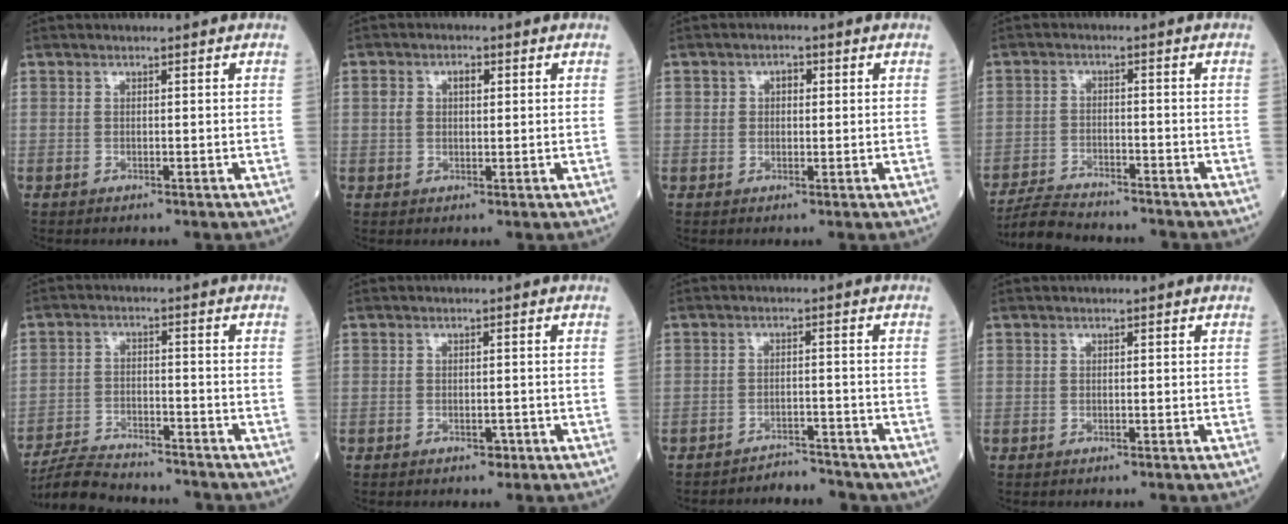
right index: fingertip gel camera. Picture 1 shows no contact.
{"total": 3.5, "force": [1.0, 2.2, 2.6], "torque": [-0.053, 0.017, 0.021]}
{"total": 2.4, "force": [0.6, 1.7, 1.5], "torque": [-0.025, 0.011, 0.009]}
{"total": 8.4, "force": [-8.0, 0.9, 2.4], "torque": [-0.040, -0.011, -0.133]}
{"total": 11.1, "force": [-10.6, 1.4, 3.2], "torque": [-0.054, 0.002, -0.174]}
{"total": 1.2, "force": [-0.8, 0.6, 0.8], "torque": [-0.006, 0.001, -0.009]}
{"total": 4.6, "force": [-4.4, 1.4, -0.4], "torque": [0.010, 0.006, -0.066]}
{"total": 0.0}